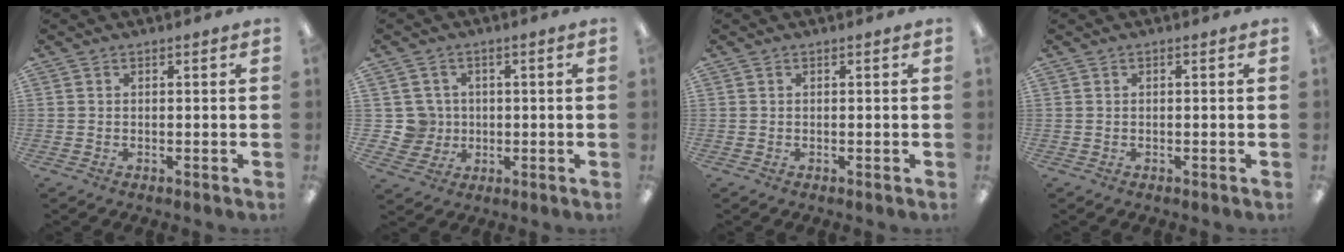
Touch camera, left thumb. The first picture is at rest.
{"total": 6.3, "force": [1.3, 6.1, 0.7], "torque": [-0.027, 0.004, 0.029]}
{"total": 0.0}
{"total": 0.0}